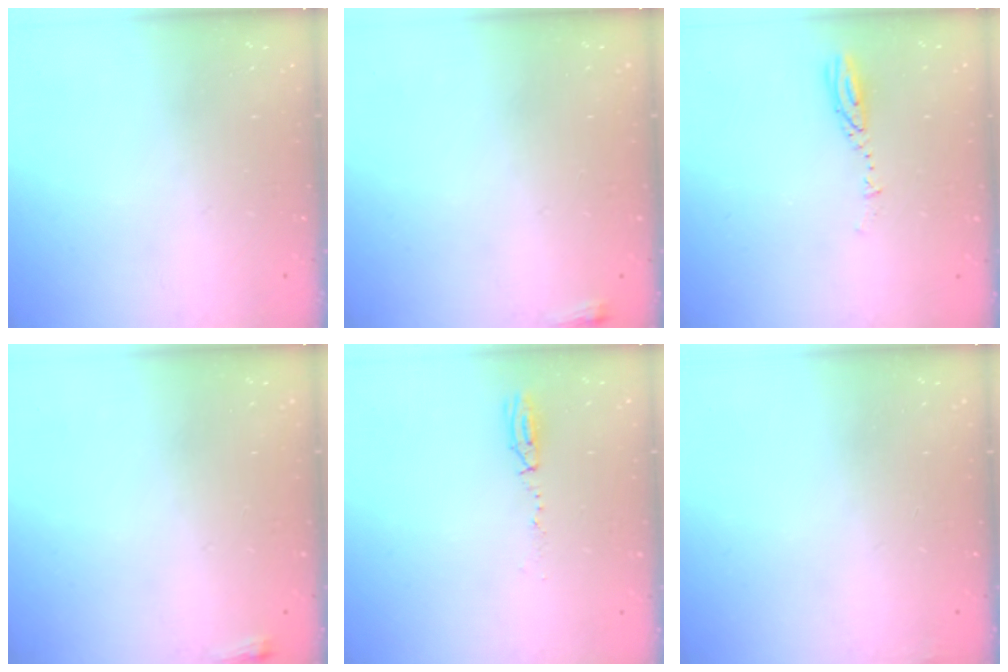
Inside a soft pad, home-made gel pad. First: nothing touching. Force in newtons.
{"total": 3.0, "press": 2.8, "slide": 1.2}
{"total": 3.6, "press": 3.6, "slide": 0.1}
{"total": 3.0, "press": 2.8, "slide": 1.2}
{"total": 3.6, "press": 3.5, "slide": 0.9}
{"total": 2.8, "press": 2.6, "slide": 0.9}